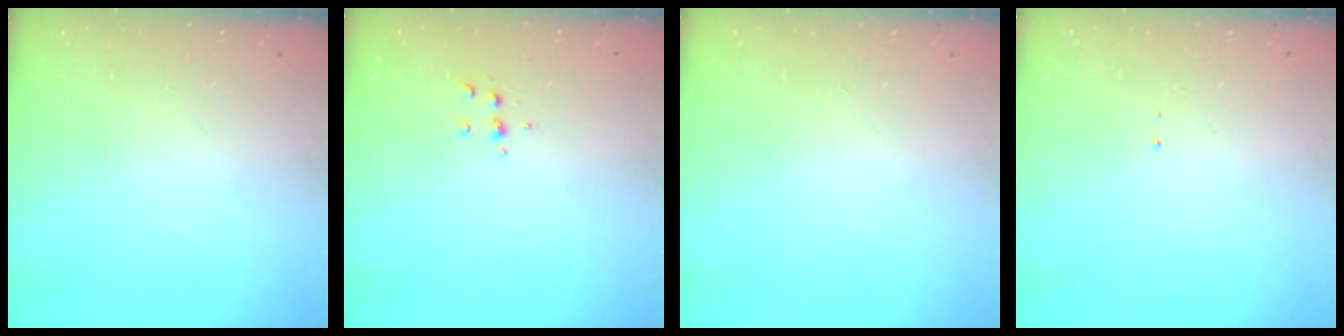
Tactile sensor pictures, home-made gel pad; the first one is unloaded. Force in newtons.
{"total": 4.9, "press": 4.8, "slide": 1.1}
{"total": 0.0}
{"total": 0.7, "press": 0.7, "slide": 0.1}